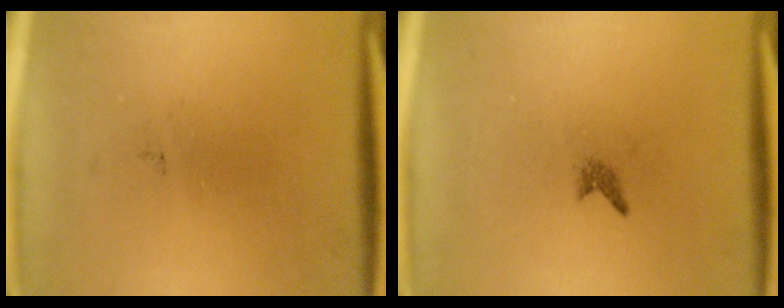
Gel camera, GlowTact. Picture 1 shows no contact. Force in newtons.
{"total": 0.7}